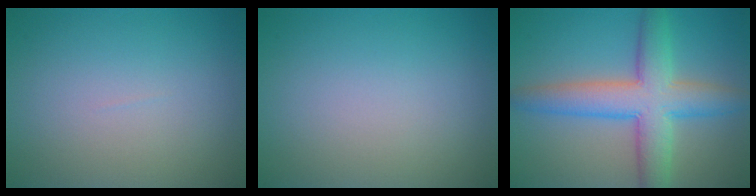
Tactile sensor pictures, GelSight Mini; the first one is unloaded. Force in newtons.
{"total": 0.0}
{"total": 7.4, "press": 7.4, "slide": 0.1}